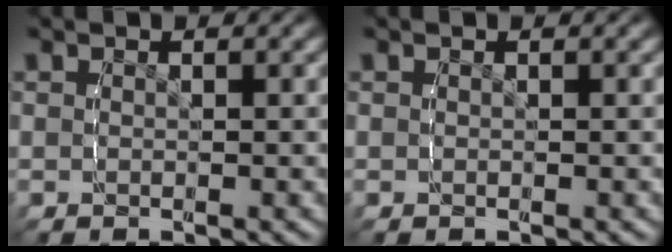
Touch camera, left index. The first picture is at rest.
{"total": 0.0}